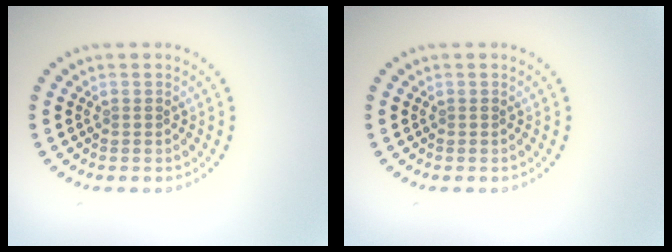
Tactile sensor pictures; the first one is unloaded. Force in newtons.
{"total": 0.0}